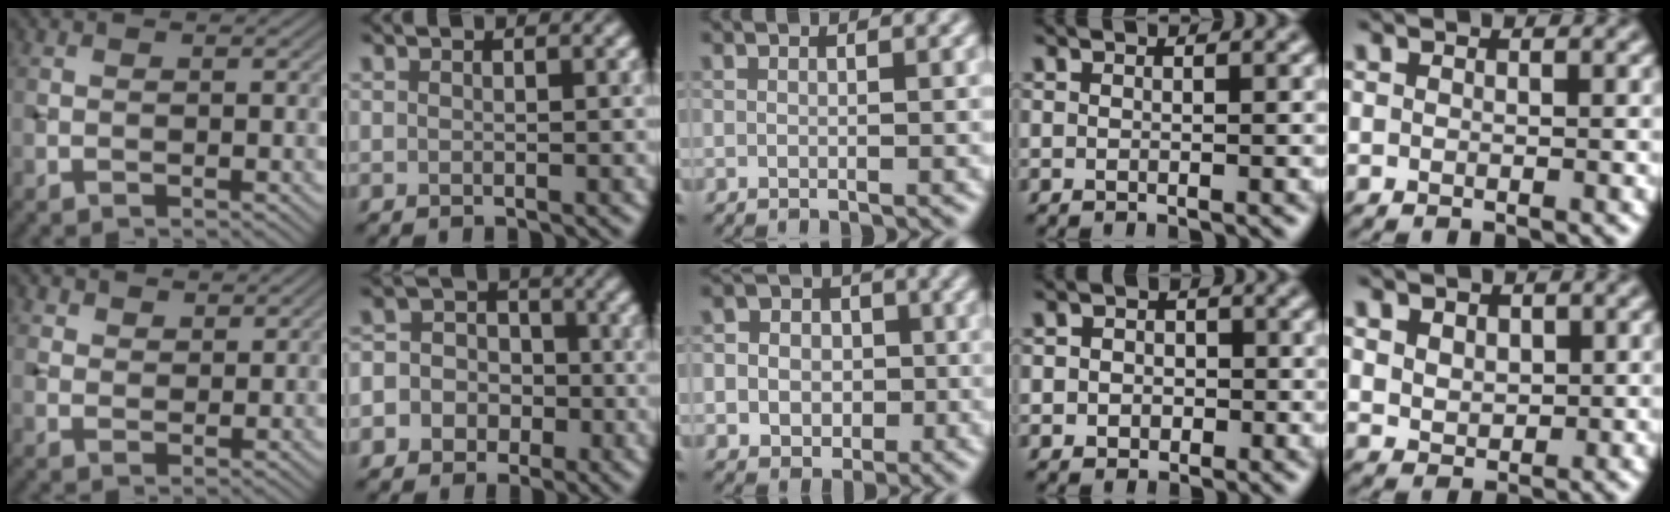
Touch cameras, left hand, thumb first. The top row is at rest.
{"thumb": {"total": 3.6, "force": [2.9, 1.8, 1.1], "torque": [-0.029, -0.006, 0.069]}, "index": {"total": 5.0, "force": [-2.1, 4.5, 1.0], "torque": [-0.002, 0.017, -0.044]}, "middle": {"total": 6.1, "force": [-0.3, 5.4, 2.8], "torque": [-0.030, 0.030, -0.030]}, "ring": {"total": 2.8, "force": [0.0, 2.5, 1.2], "torque": [0.005, 0.004, -0.024]}, "little": {"total": 3.1, "force": [1.2, 2.2, 1.7], "torque": [-0.048, 0.006, 0.024]}}